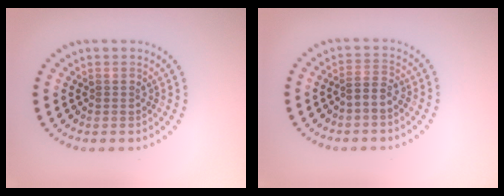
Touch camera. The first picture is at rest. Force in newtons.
{"total": 1.7, "press": 1.4, "slide": 0.9}